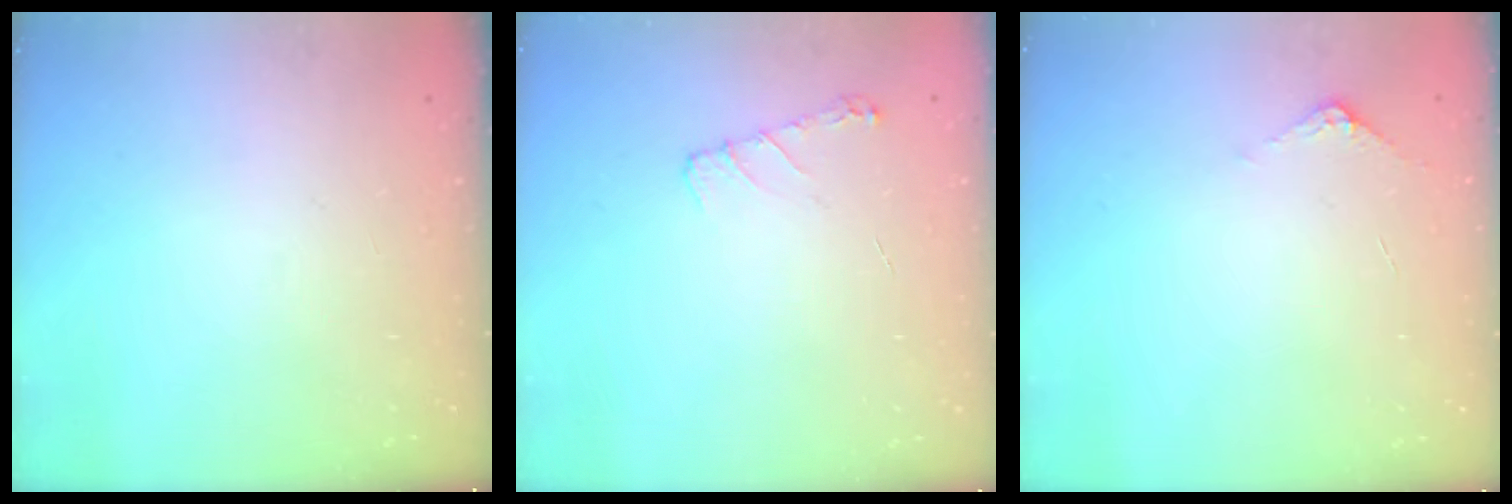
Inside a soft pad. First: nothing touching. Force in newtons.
{"total": 6.5, "press": 6.5, "slide": 0.8}
{"total": 5.4, "press": 5.4, "slide": 0.6}